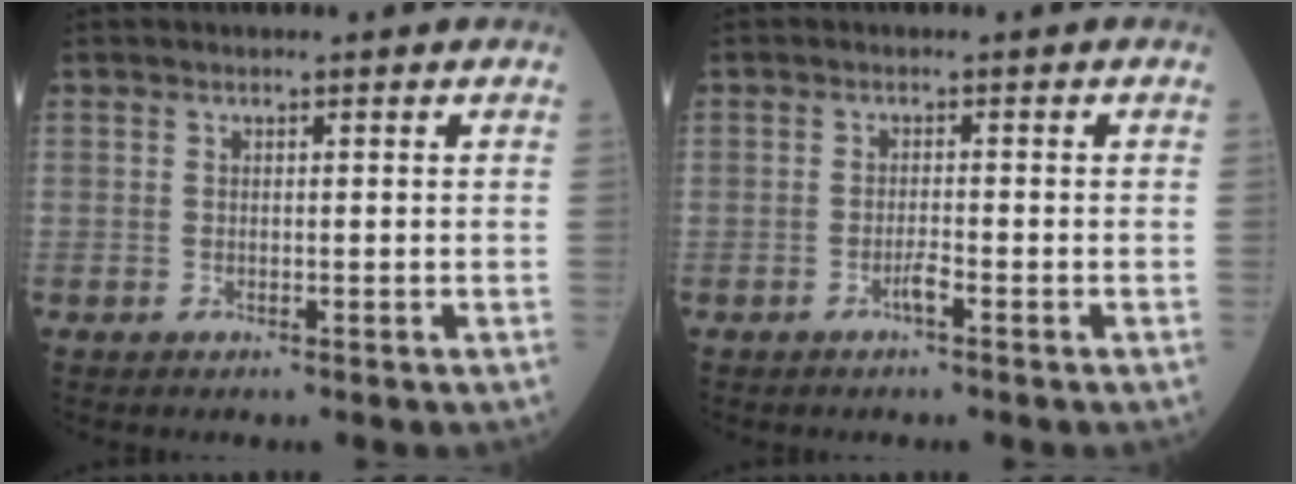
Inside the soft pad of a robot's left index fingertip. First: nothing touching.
{"total": 1.3, "force": [-1.0, -0.1, 0.8], "torque": [-0.019, -0.003, -0.018]}